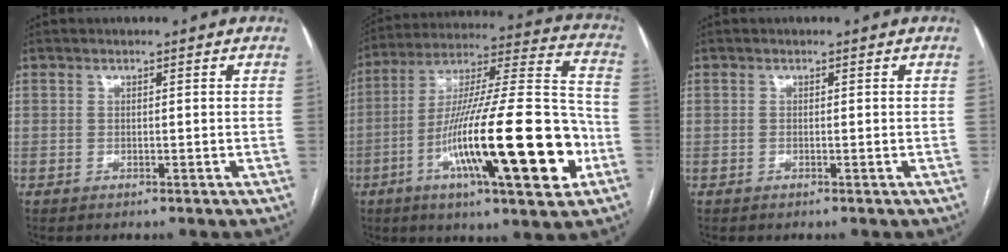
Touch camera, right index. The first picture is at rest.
{"total": 26.1, "force": [-8.3, 3.2, 24.6], "torque": [-0.387, -0.011, -0.131]}
{"total": 0.0}